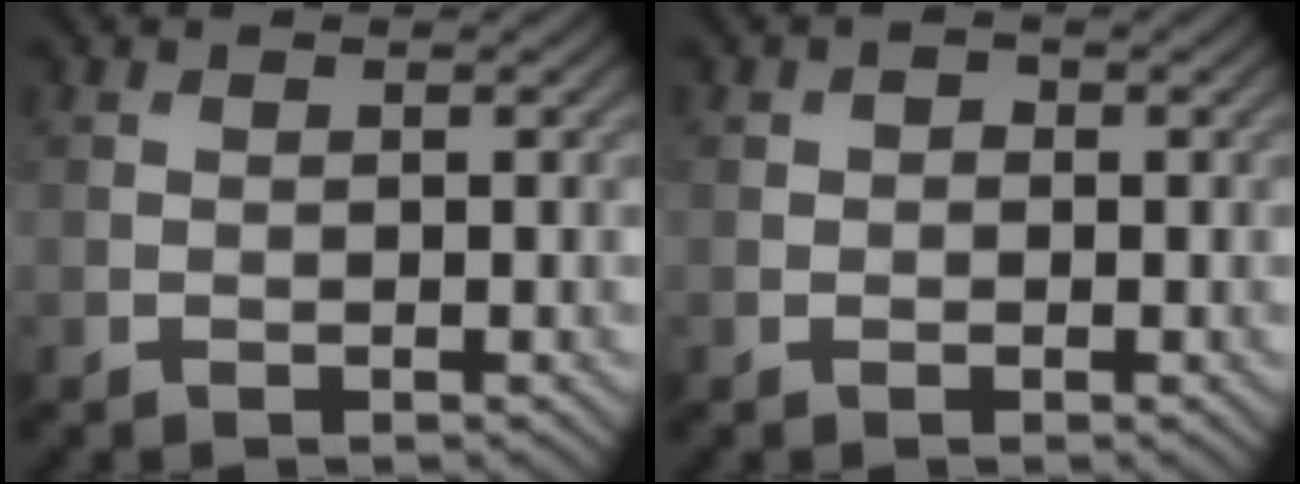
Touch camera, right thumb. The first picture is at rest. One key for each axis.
{"total": 1.2, "fx": 0.1, "fy": 1.1, "fz": 0.5, "tx": -0.003, "ty": -0.003, "tz": -0.004}